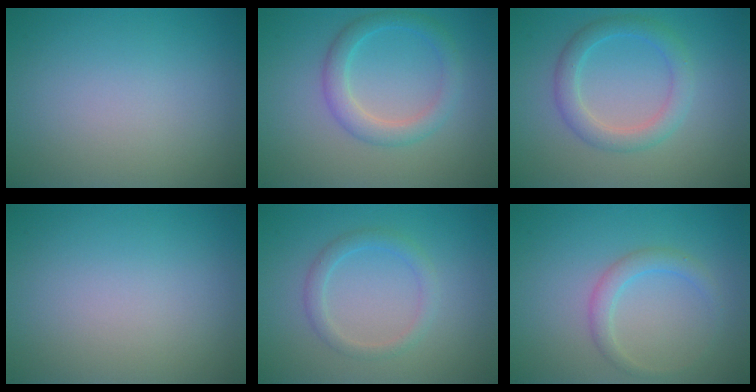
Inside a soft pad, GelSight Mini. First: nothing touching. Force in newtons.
{"total": 3.0, "press": 3.0, "slide": 0.1}
{"total": 3.0, "press": 3.0, "slide": 0.2}
{"total": 0.0}
{"total": 1.9, "press": 1.9, "slide": 0.2}
{"total": 2.0, "press": 2.0, "slide": 0.2}